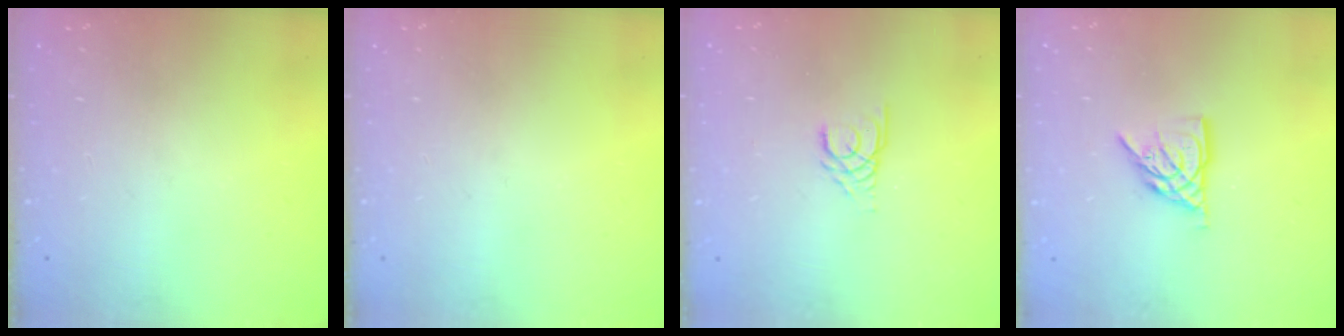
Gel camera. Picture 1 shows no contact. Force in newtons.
{"total": 0.0}
{"total": 3.0, "press": 2.9, "slide": 0.3}
{"total": 8.3, "press": 8.2, "slide": 0.9}